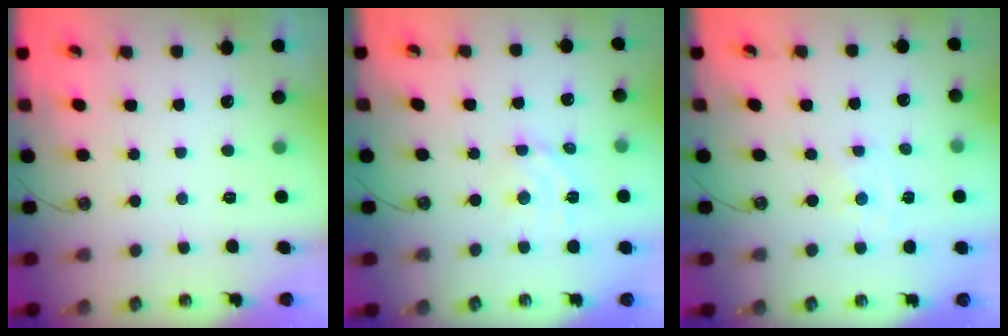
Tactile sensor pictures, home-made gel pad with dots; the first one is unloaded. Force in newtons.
{"total": 5.5, "press": 5.4, "slide": 1.1}
{"total": 0.0}